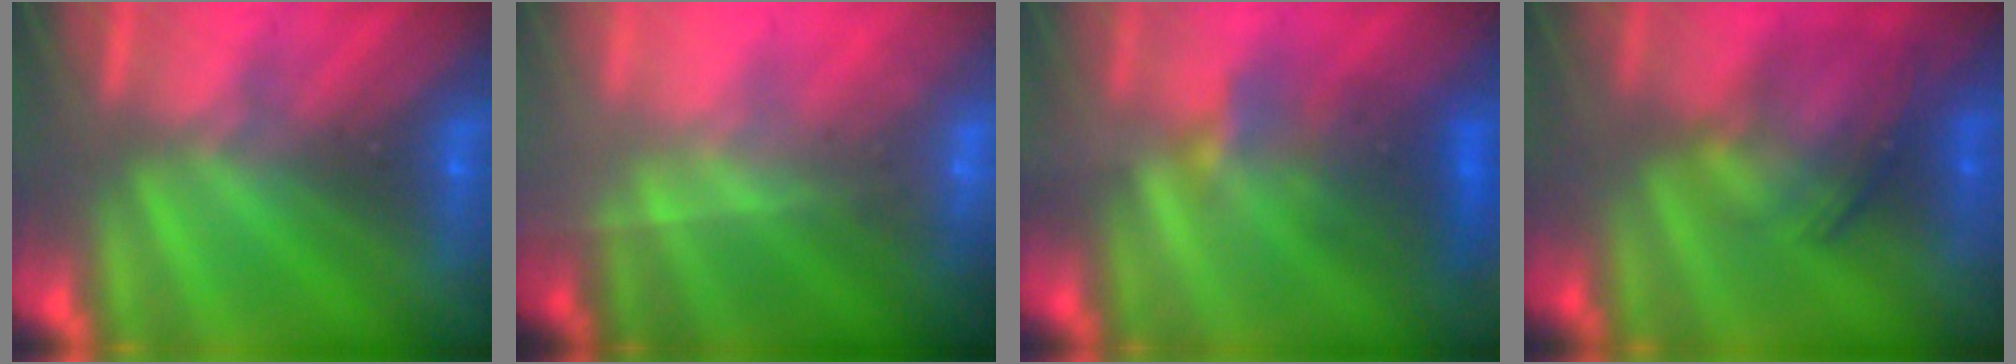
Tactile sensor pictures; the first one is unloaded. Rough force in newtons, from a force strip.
{"total": 9.5}
{"total": 3.7}
{"total": 2.0}